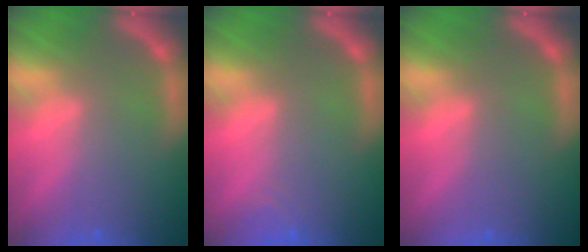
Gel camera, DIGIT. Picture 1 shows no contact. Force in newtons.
{"total": 1.4}
{"total": 0.0}